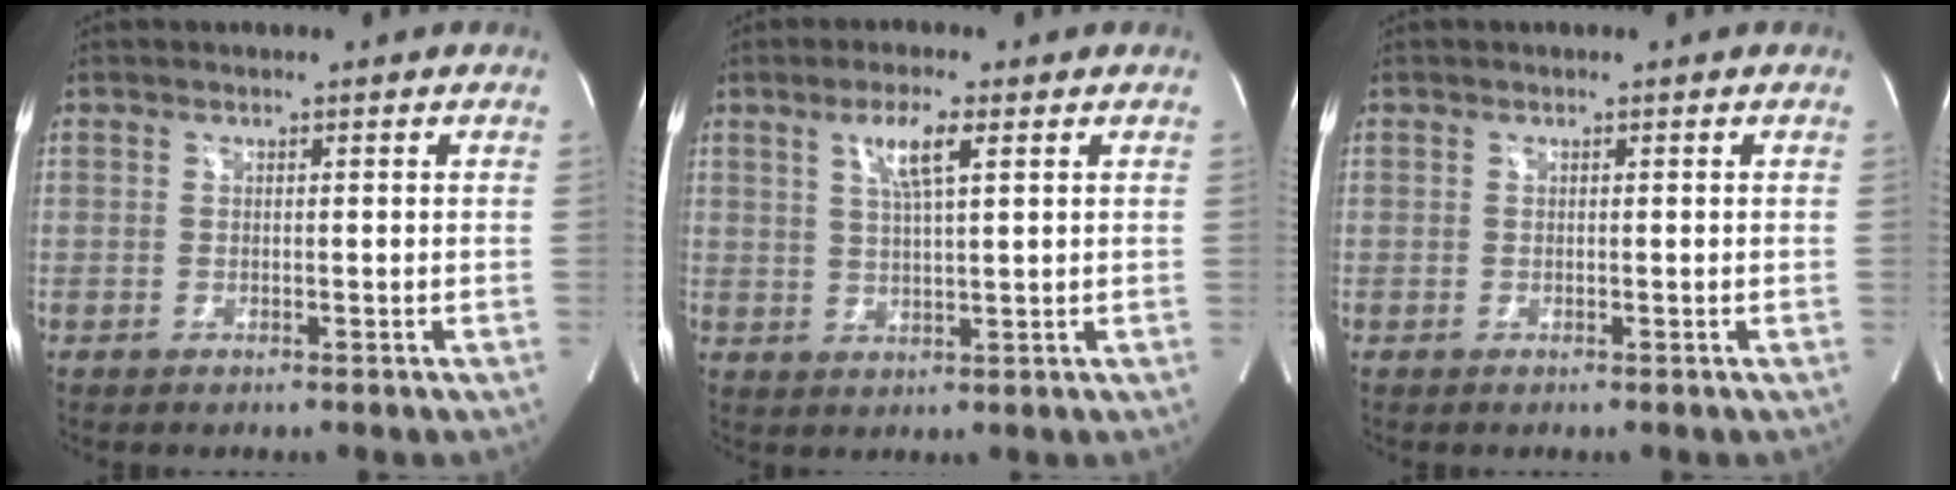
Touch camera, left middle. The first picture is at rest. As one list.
[{"total": 5.3, "force": [2.5, 0.5, 4.7], "torque": [-0.087, 0.002, 0.045]}, {"total": 0.0}]